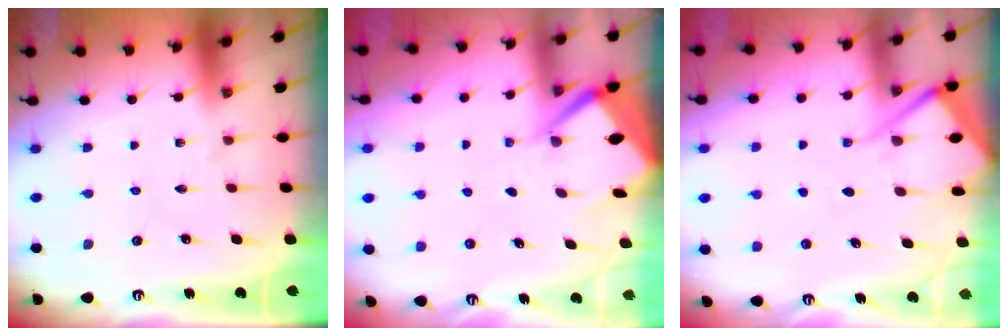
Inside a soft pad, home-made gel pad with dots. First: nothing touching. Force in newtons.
{"total": 4.9, "press": 4.8, "slide": 0.7}
{"total": 8.9, "press": 8.9, "slide": 0.8}